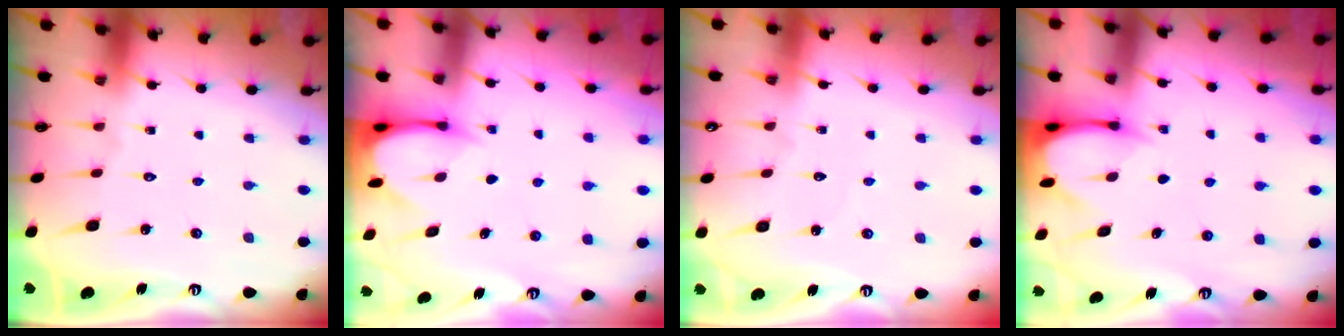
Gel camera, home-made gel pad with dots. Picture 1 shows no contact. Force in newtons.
{"total": 3.6, "press": 3.6, "slide": 0.3}
{"total": 2.1, "press": 2.1, "slide": 0.1}
{"total": 3.7, "press": 3.6, "slide": 0.3}